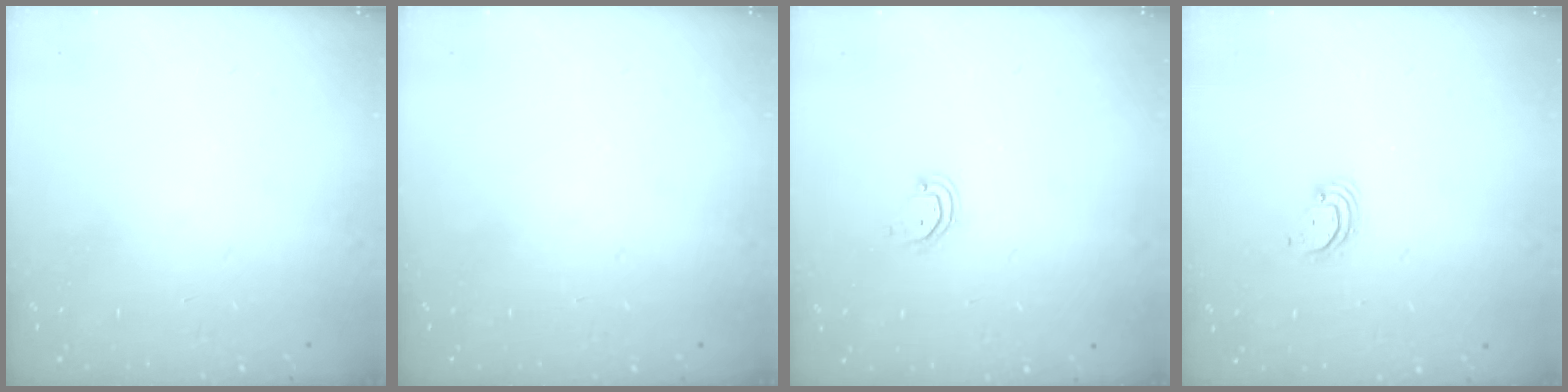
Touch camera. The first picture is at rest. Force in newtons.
{"total": 0.0}
{"total": 3.7, "press": 3.7, "slide": 0.3}
{"total": 2.9, "press": 2.9, "slide": 0.3}